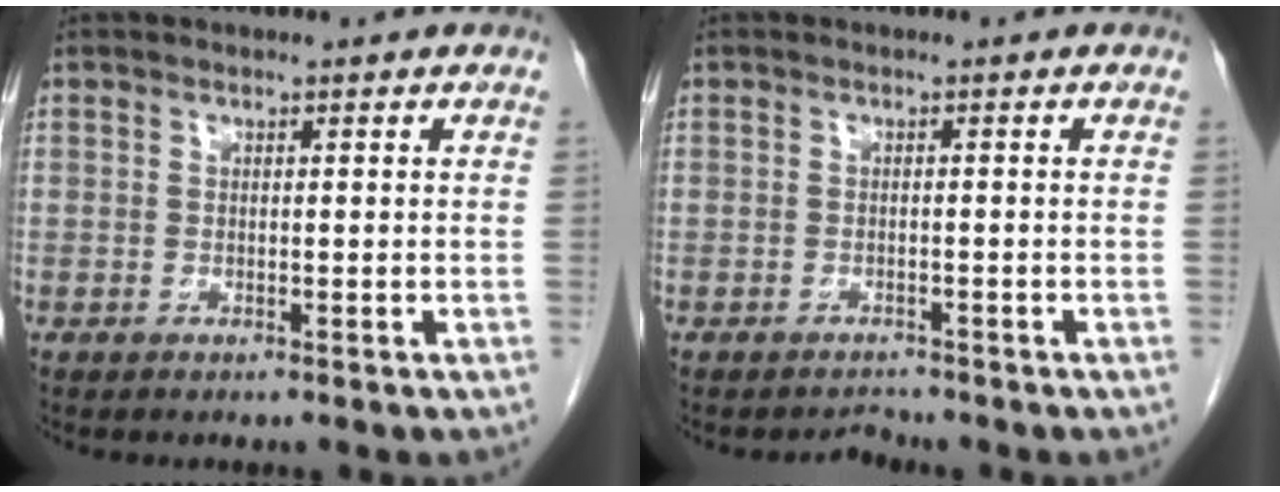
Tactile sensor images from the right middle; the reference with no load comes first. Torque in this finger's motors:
{"motor_torque": [-0.66, -0.16, -0.25, -0.07]}